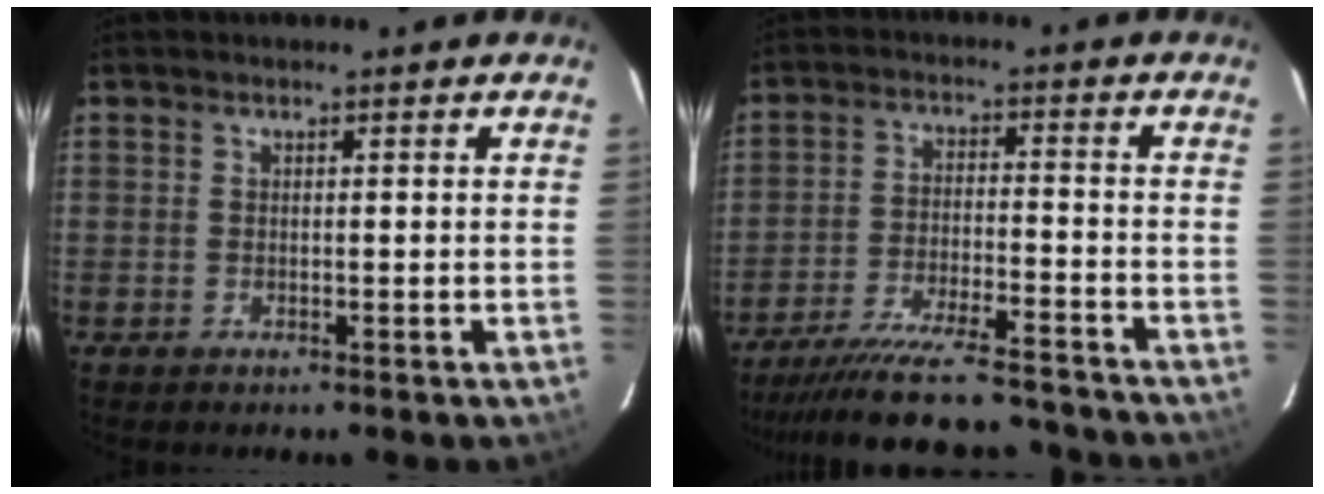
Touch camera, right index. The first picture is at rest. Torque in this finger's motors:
{"motor_torque": [1.30, -0.84, 0.49, 0.07]}